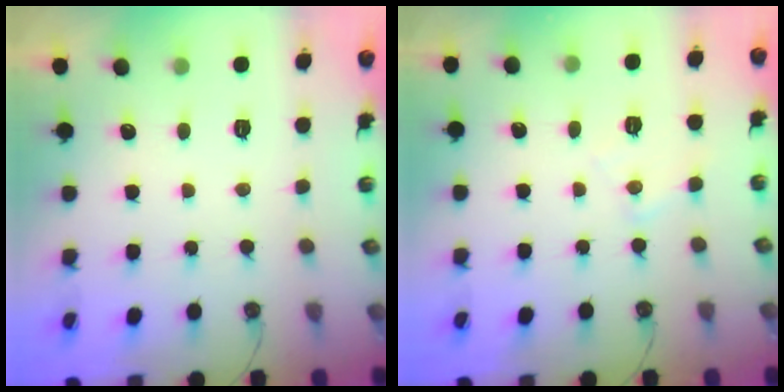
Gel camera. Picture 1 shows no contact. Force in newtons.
{"total": 6.0, "press": 6.0, "slide": 0.5}